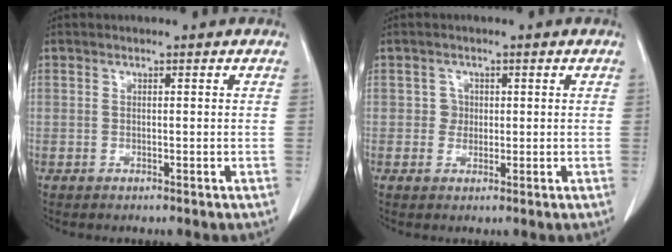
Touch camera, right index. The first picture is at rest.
{"total": 2.3, "force": [0.1, 2.2, 0.7], "torque": [-0.005, 0.007, 0.003]}